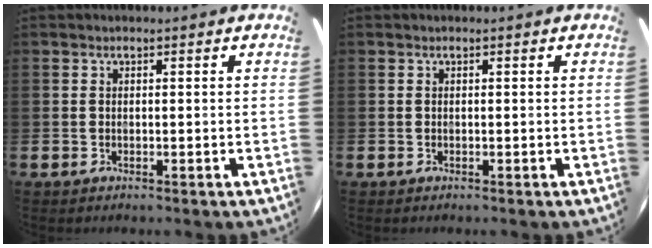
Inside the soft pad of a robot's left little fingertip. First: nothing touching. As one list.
[{"total": 0.0}]